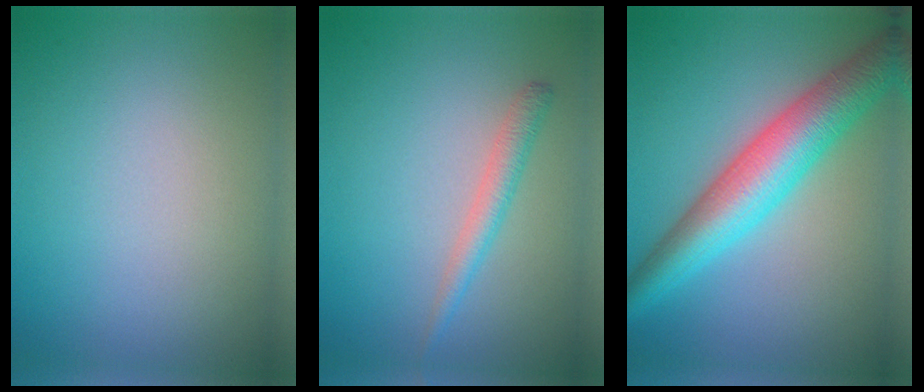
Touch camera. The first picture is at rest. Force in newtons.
{"total": 1.9, "press": 1.9, "slide": 0.0}
{"total": 7.3, "press": 7.3, "slide": 0.1}